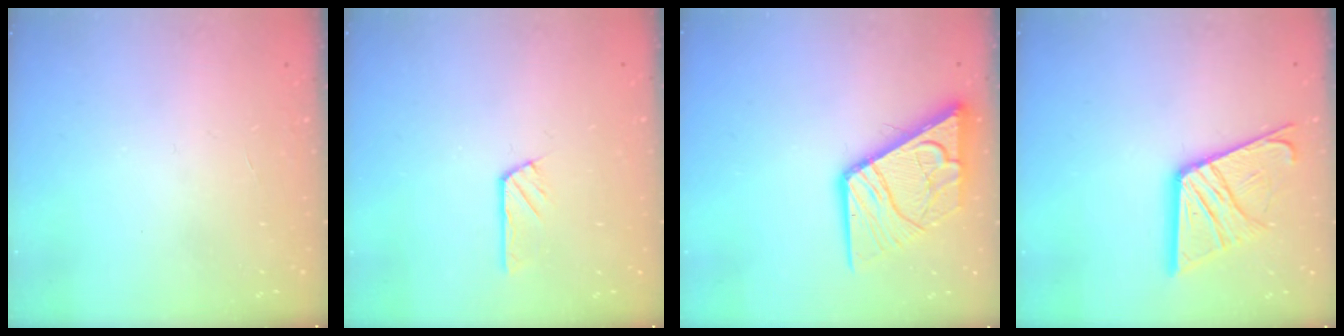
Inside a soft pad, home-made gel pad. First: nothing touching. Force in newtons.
{"total": 3.1, "press": 3.1, "slide": 0.1}
{"total": 14.8, "press": 14.7, "slide": 1.7}
{"total": 17.7, "press": 17.6, "slide": 1.9}